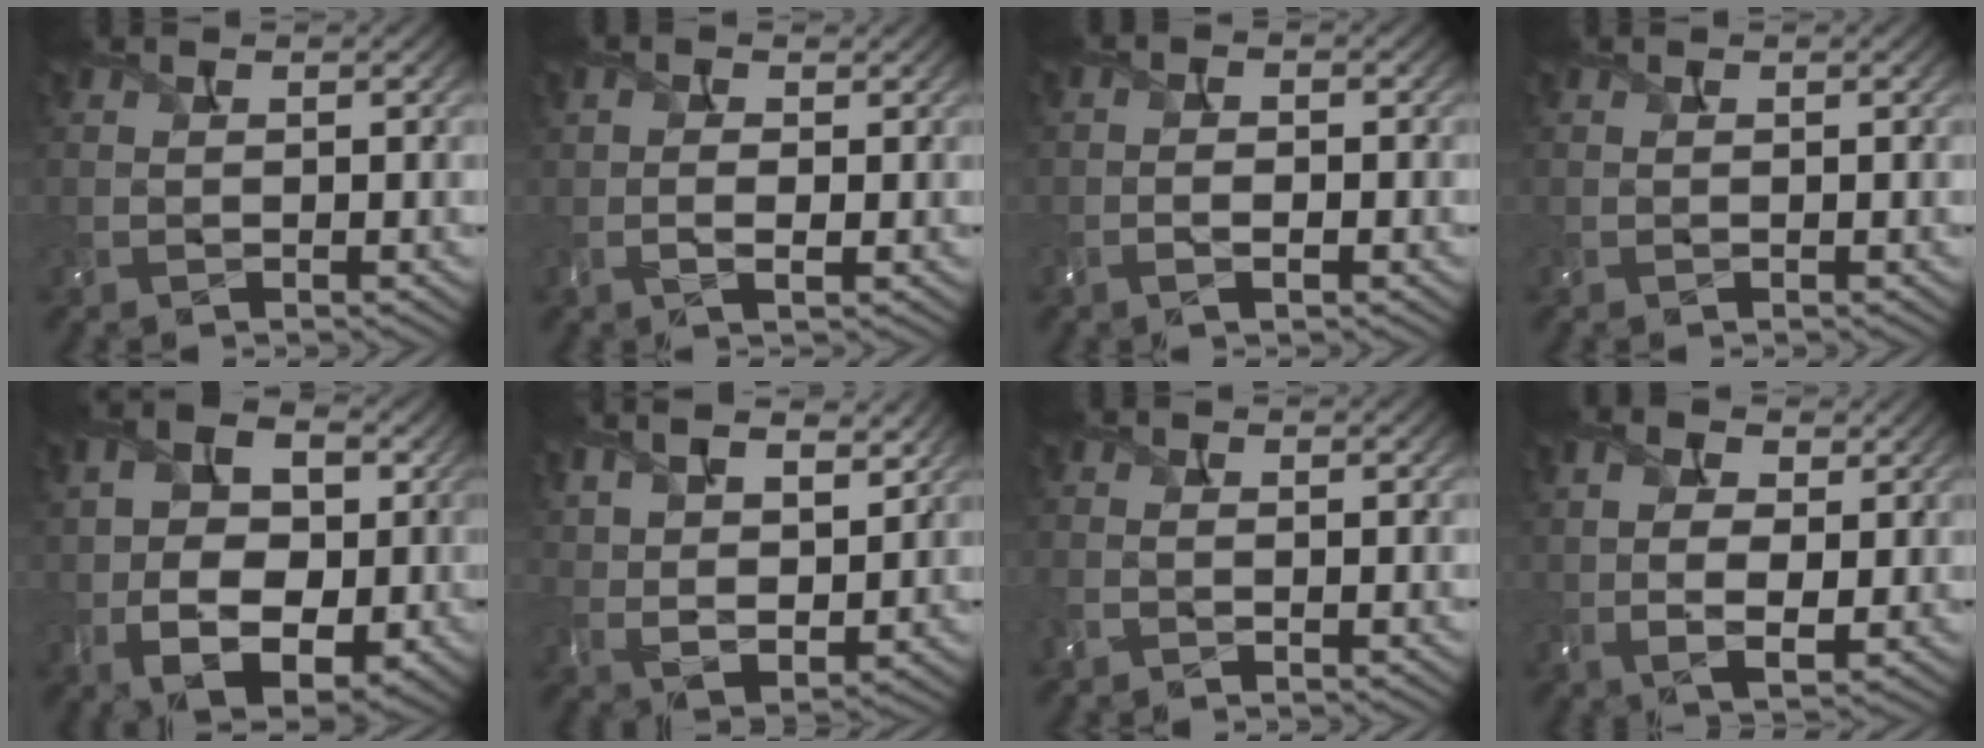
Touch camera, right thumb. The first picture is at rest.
{"total": 2.2, "force": [0.0, 1.1, 1.9], "torque": [-0.039, 0.003, -0.004]}
{"total": 2.3, "force": [-0.8, 1.1, 1.8], "torque": [-0.021, 0.003, -0.023]}
{"total": 0.0}
{"total": 12.3, "force": [0.2, 8.4, 8.9], "torque": [-0.175, -0.004, 0.014]}
{"total": 10.3, "force": [6.6, 4.5, 6.5], "torque": [-0.151, 0.010, 0.119]}
{"total": 1.4, "force": [-0.9, 0.5, 0.8], "torque": [-0.025, -0.003, -0.026]}
{"total": 6.0, "force": [1.6, 3.5, 4.7], "torque": [-0.105, 0.005, 0.023]}